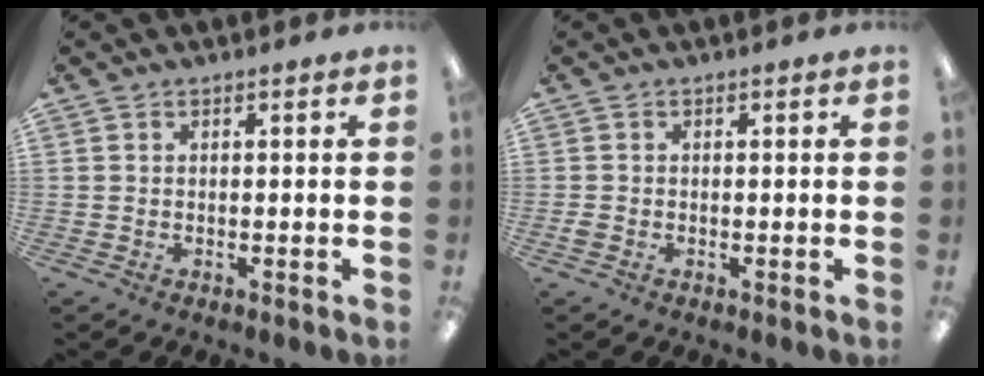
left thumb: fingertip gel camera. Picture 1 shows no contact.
{"total": 1.2, "force": [-0.5, 0.9, 0.6], "torque": [-0.009, 0.003, -0.009]}